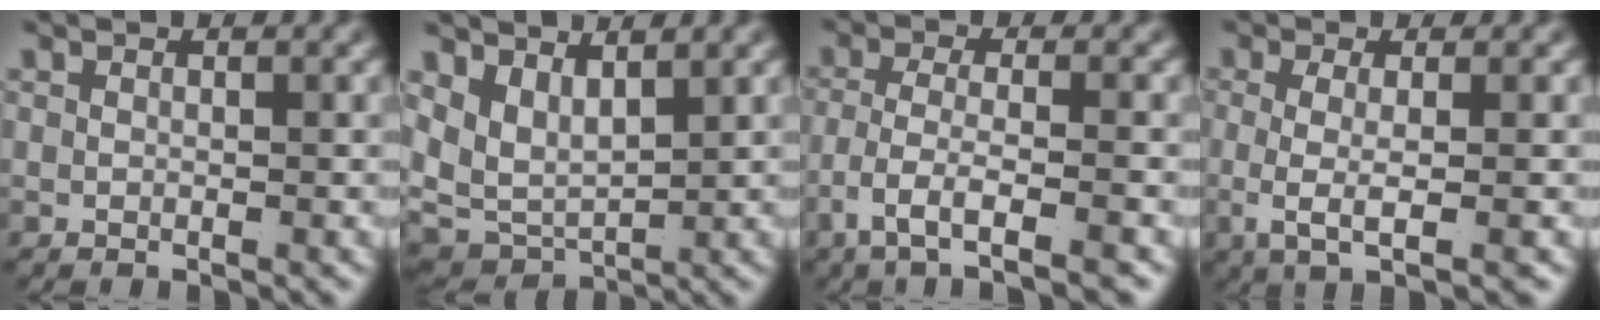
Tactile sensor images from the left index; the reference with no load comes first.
{"total": 7.6, "force": [1.6, 6.1, 4.3], "torque": [-0.103, -0.029, 0.028]}
{"total": 5.7, "force": [-3.6, 1.6, 4.1], "torque": [-0.085, -0.034, -0.043]}
{"total": 4.3, "force": [-0.4, 1.0, 4.2], "torque": [-0.083, -0.015, 0.002]}